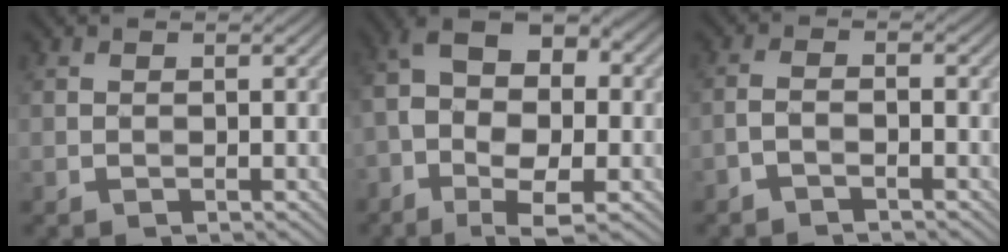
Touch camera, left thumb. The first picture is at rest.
{"total": 12.9, "force": [-2.6, 6.5, 10.8], "torque": [-0.210, 0.008, -0.045]}
{"total": 1.8, "force": [-1.4, 0.3, 1.1], "torque": [-0.021, 0.003, -0.033]}